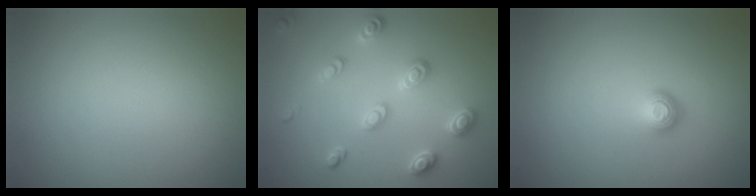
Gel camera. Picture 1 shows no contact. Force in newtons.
{"total": 3.0, "press": 2.9, "slide": 0.6}
{"total": 1.2, "press": 1.0, "slide": 0.6}